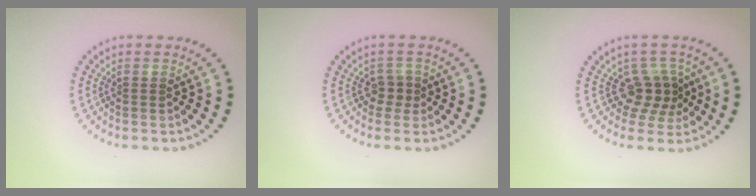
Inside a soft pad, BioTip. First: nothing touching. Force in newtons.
{"total": 1.3, "press": 1.1, "slide": 0.7}
{"total": 2.9, "press": 2.2, "slide": 1.9}